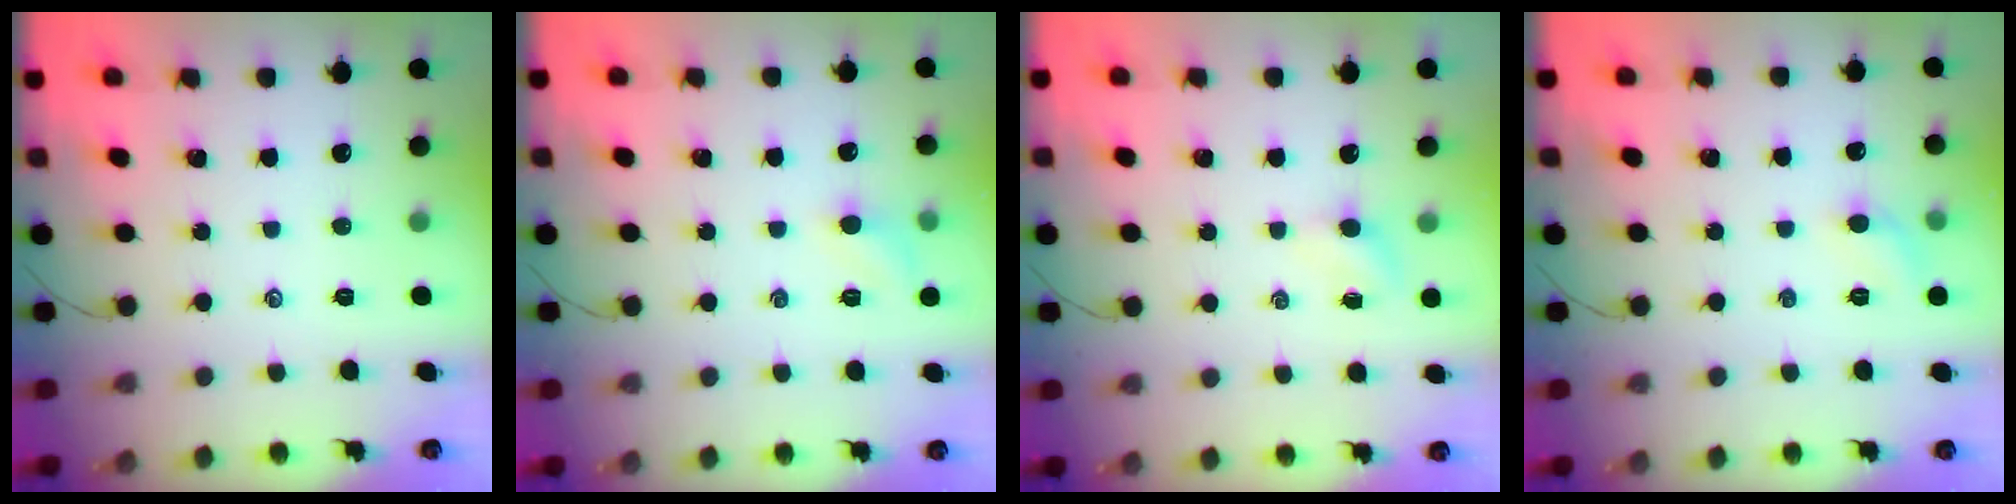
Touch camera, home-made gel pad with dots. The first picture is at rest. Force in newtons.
{"total": 6.1, "press": 5.8, "slide": 2.0}
{"total": 3.6, "press": 3.4, "slide": 1.1}
{"total": 6.3, "press": 5.9, "slide": 2.0}